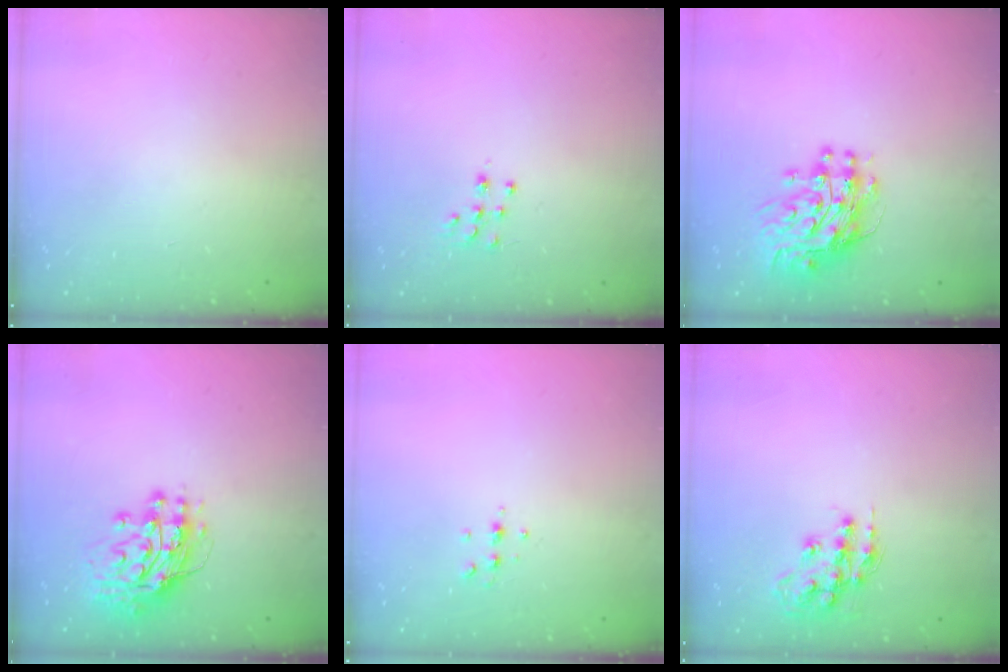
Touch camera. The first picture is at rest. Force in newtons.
{"total": 7.0, "press": 7.0, "slide": 0.3}
{"total": 12.5, "press": 12.5, "slide": 1.1}
{"total": 13.2, "press": 13.1, "slide": 1.2}
{"total": 4.7, "press": 4.6, "slide": 1.0}
{"total": 13.3, "press": 13.3, "slide": 0.8}